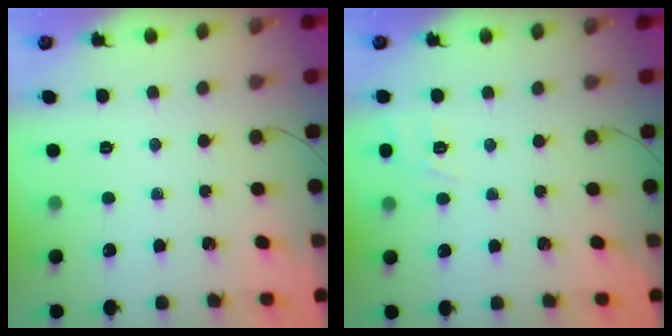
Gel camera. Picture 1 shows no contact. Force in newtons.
{"total": 6.9, "press": 6.7, "slide": 1.6}